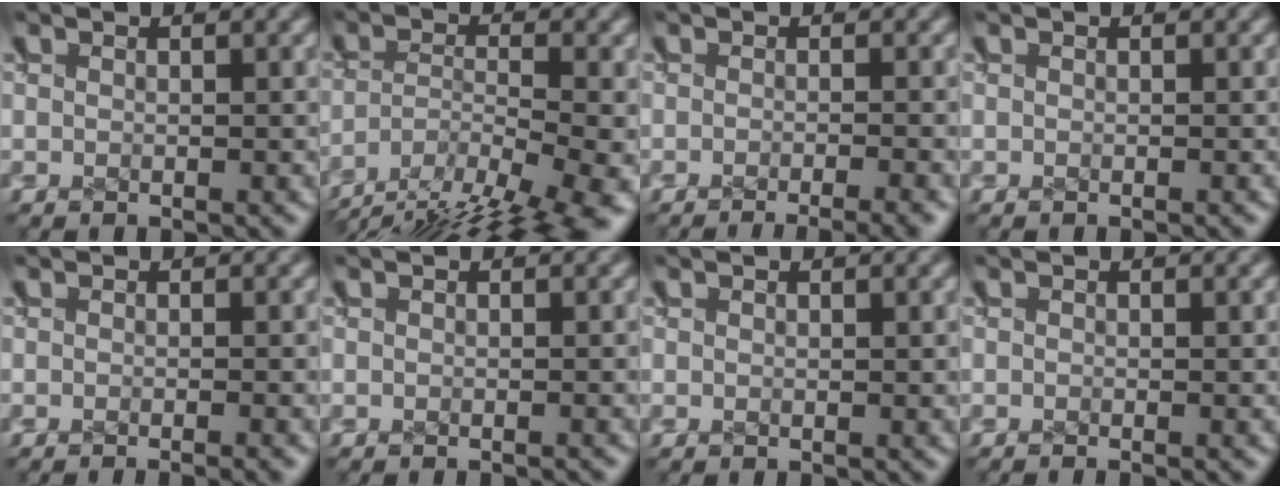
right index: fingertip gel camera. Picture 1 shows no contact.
{"total": 11.8, "force": [-7.3, 5.8, 7.2], "torque": [-0.108, -0.054, -0.090]}
{"total": 4.9, "force": [-4.2, 1.7, 1.8], "torque": [-0.008, -0.003, -0.064]}
{"total": 0.0}
{"total": 1.5, "force": [-1.2, 0.4, 0.7], "torque": [0.001, 0.001, -0.019]}
{"total": 0.5, "force": [-0.5, 0.2, 0.1], "torque": [0.005, 0.002, -0.009]}
{"total": 0.0}
{"total": 0.5, "force": [-0.4, 0.2, 0.3], "torque": [0.001, -0.002, -0.007]}